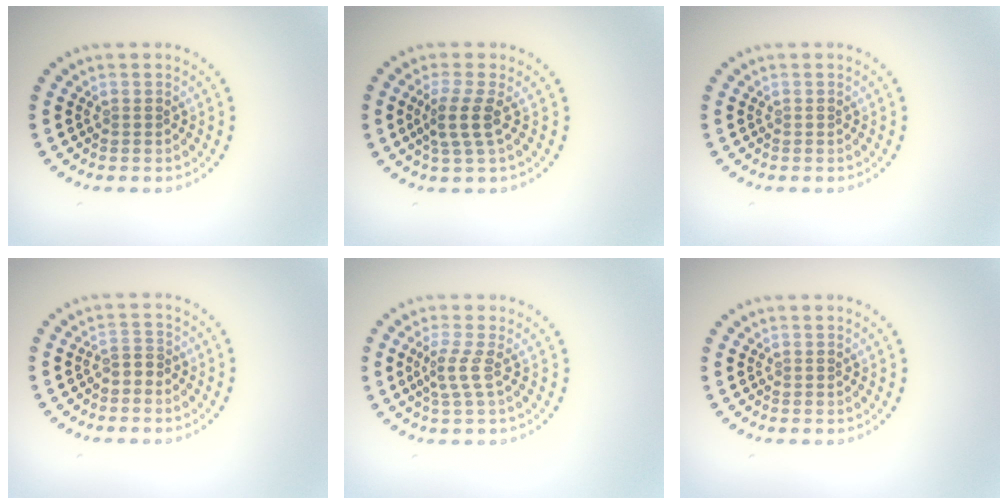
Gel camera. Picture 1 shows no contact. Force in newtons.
{"total": 2.5, "press": 1.9, "slide": 1.7}
{"total": 0.0}
{"total": 1.3, "press": 1.0, "slide": 0.8}
{"total": 2.1, "press": 1.4, "slide": 1.5}
{"total": 0.0}